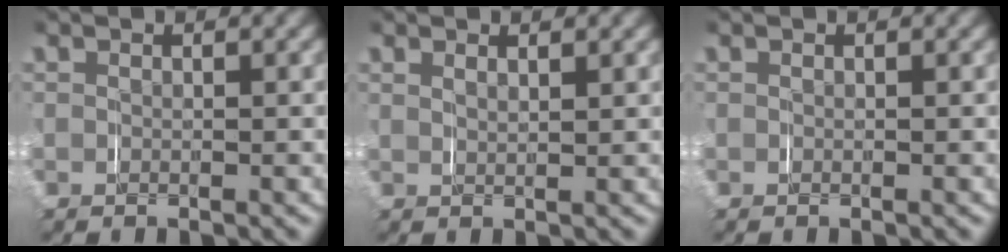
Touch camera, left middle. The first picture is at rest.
{"total": 1.1, "force": [1.0, 0.0, 0.5], "torque": [-0.010, -0.004, 0.021]}
{"total": 0.0}